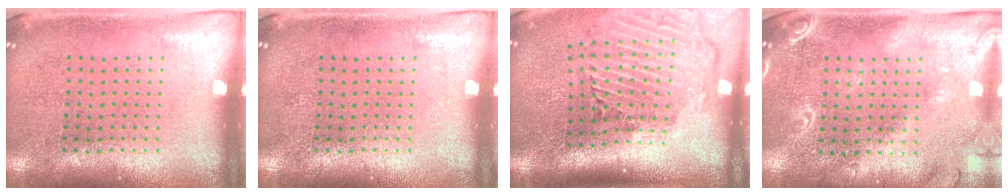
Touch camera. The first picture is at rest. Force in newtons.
{"total": 0.0}
{"total": 3.0, "press": 2.1, "slide": 2.1}
{"total": 2.1, "press": 1.9, "slide": 0.7}